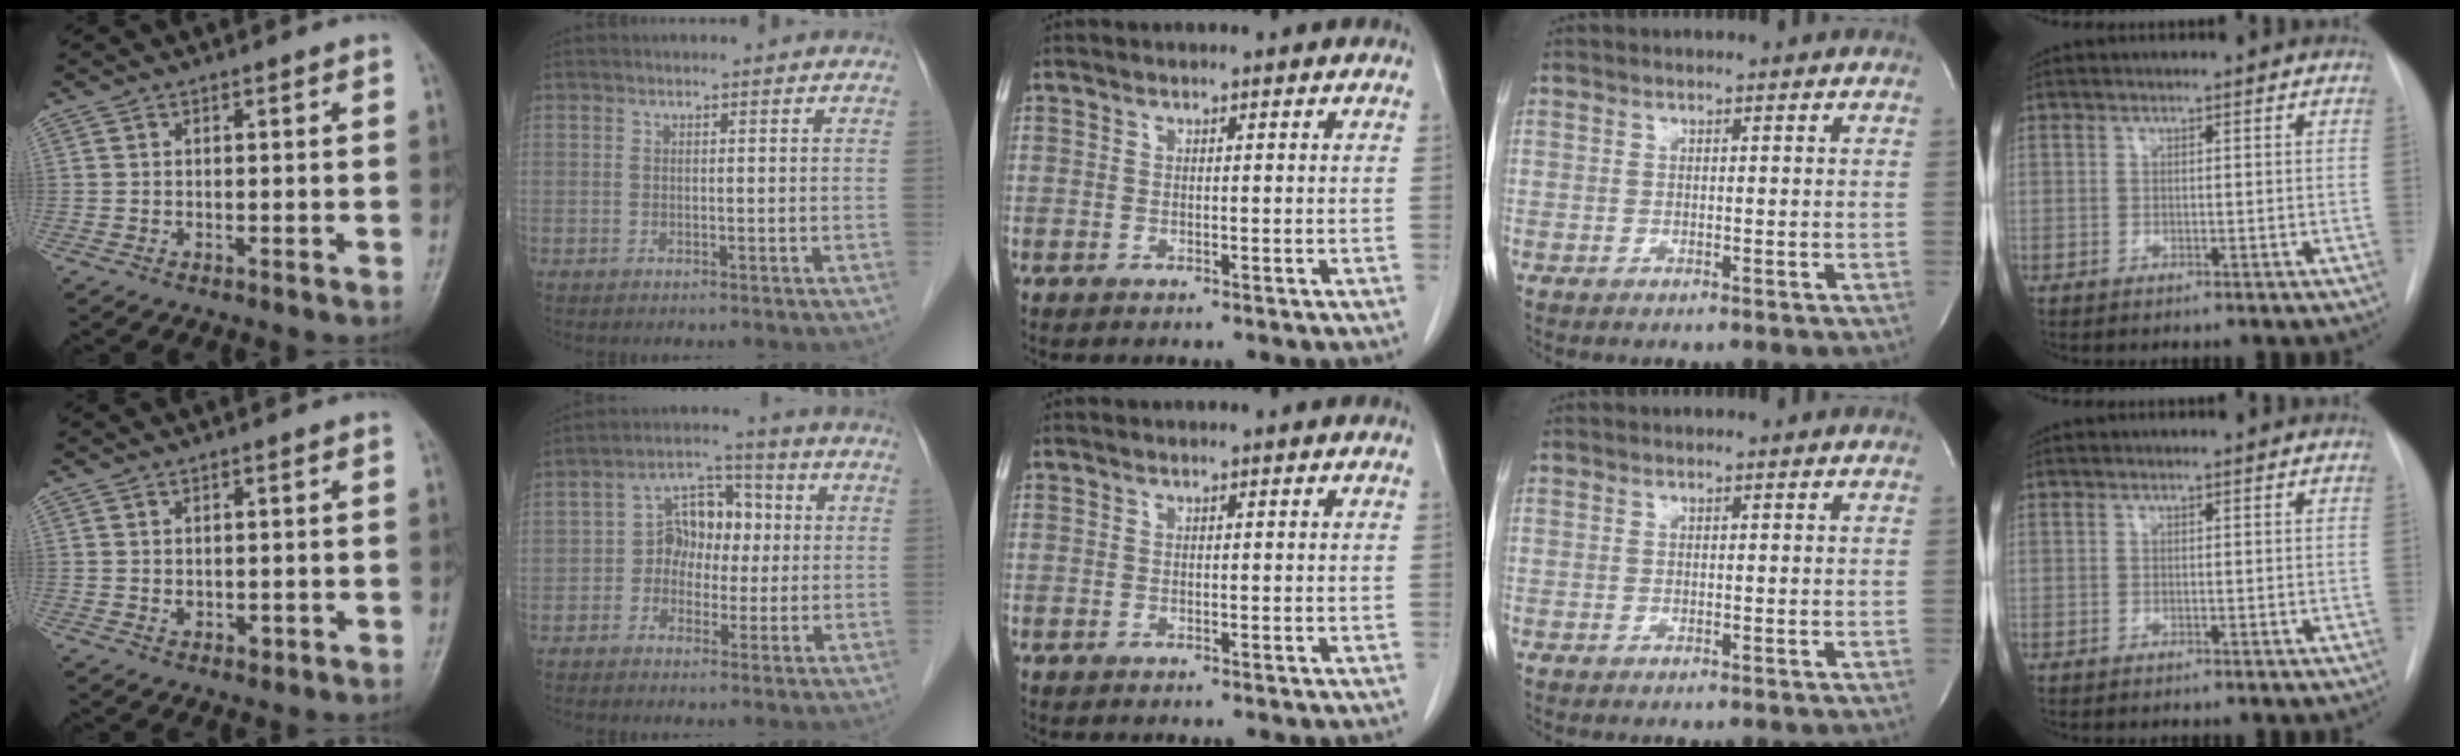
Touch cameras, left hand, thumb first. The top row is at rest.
{"thumb": {"total": 1.9, "force": [-0.1, 1.4, 1.2], "torque": [-0.014, -0.002, 0.005]}, "index": {"total": 7.3, "force": [-0.3, 5.7, 4.5], "torque": [-0.071, 0.029, -0.009]}}